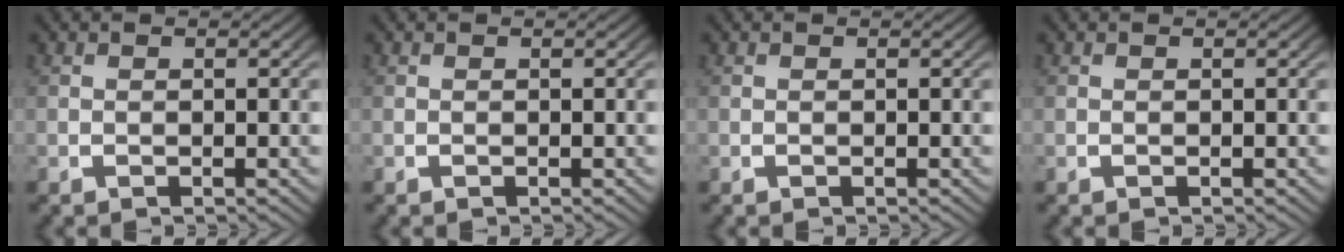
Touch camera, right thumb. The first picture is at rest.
{"total": 0.0}
{"total": 0.0}
{"total": 0.0}